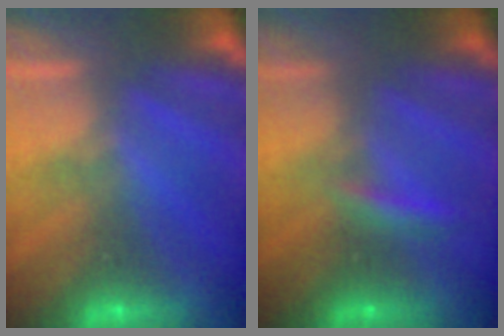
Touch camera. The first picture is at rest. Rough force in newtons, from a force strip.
{"total": 2.5}